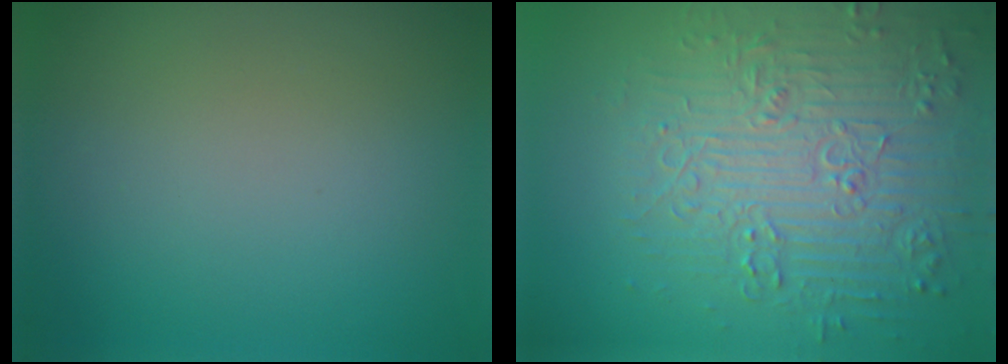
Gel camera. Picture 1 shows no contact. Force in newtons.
{"total": 7.5, "press": 5.9, "slide": 4.6}